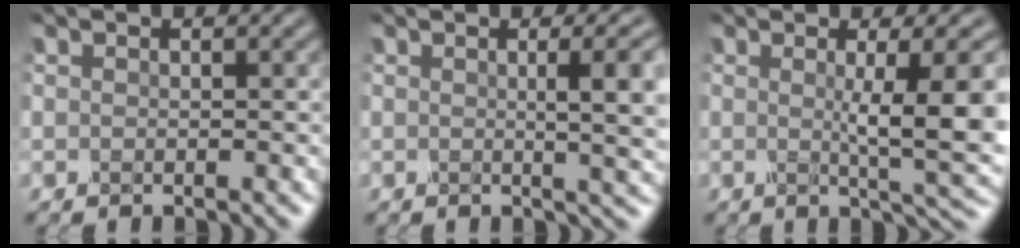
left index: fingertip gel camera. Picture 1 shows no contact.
{"total": 4.9, "force": [0.9, 1.3, 4.7], "torque": [-0.053, 0.002, 0.013]}
{"total": 6.6, "force": [0.3, 1.1, 6.5], "torque": [-0.094, -0.002, 0.007]}